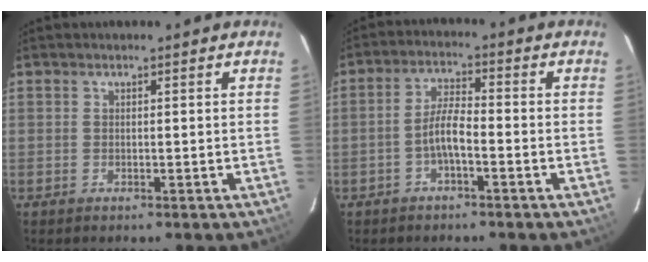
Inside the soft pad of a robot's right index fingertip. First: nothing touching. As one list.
[{"total": 4.6, "force": [-2.1, 1.0, 4.0], "torque": [-0.083, 0.012, -0.041]}]